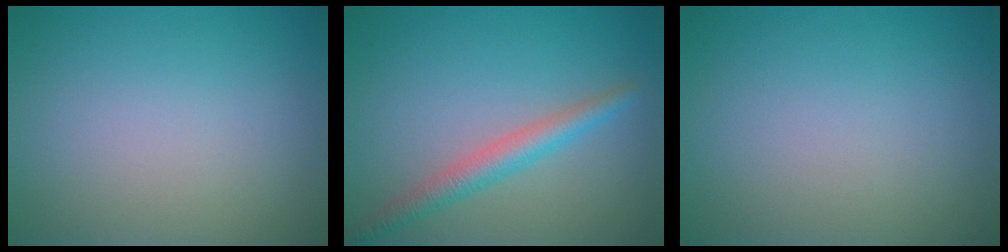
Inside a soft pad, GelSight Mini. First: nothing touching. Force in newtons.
{"total": 2.9, "press": 2.9, "slide": 0.2}
{"total": 0.0}